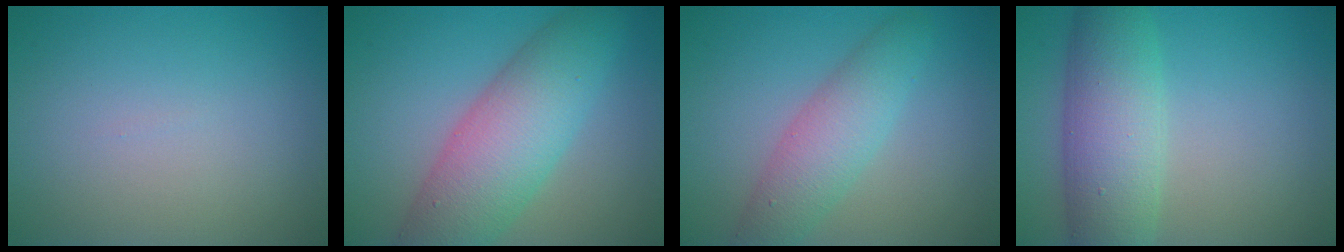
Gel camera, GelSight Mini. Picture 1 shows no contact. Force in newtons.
{"total": 8.3, "press": 8.2, "slide": 0.2}
{"total": 4.5, "press": 4.5, "slide": 0.1}
{"total": 7.1, "press": 7.1, "slide": 0.2}